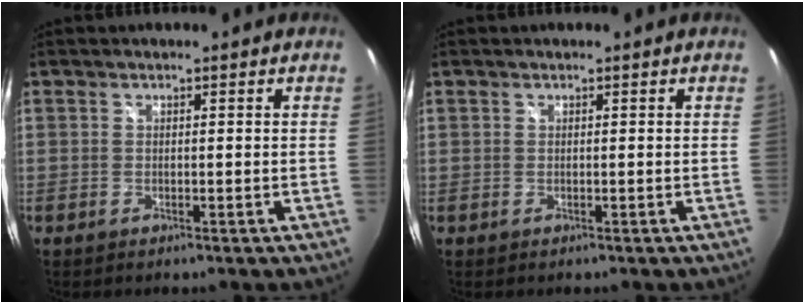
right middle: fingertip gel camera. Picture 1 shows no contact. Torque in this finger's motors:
{"motor_torque": [-0.86, 0.38, -0.21, -0.11]}